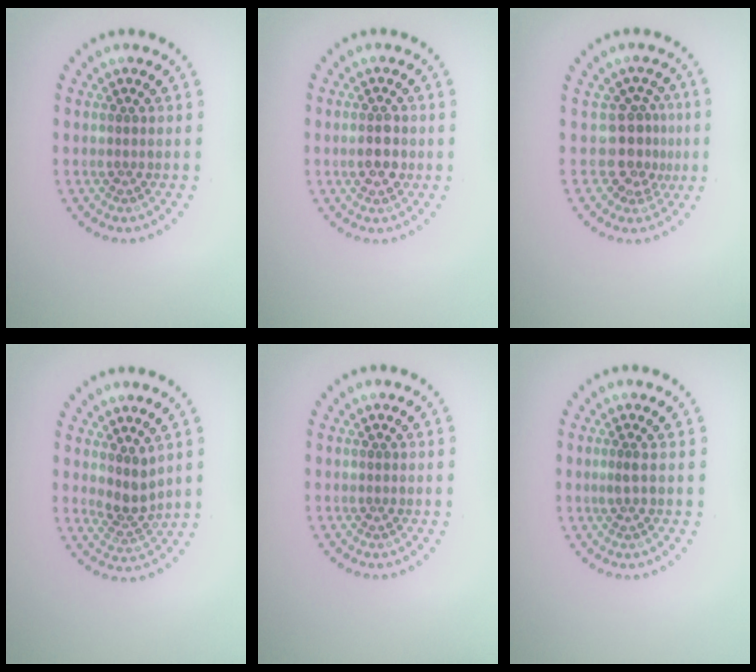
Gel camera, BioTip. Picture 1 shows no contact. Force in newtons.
{"total": 2.6, "press": 2.6, "slide": 0.2}
{"total": 3.0, "press": 2.2, "slide": 2.1}
{"total": 2.5, "press": 1.9, "slide": 1.6}
{"total": 0.0}
{"total": 0.7, "press": 0.5, "slide": 0.6}